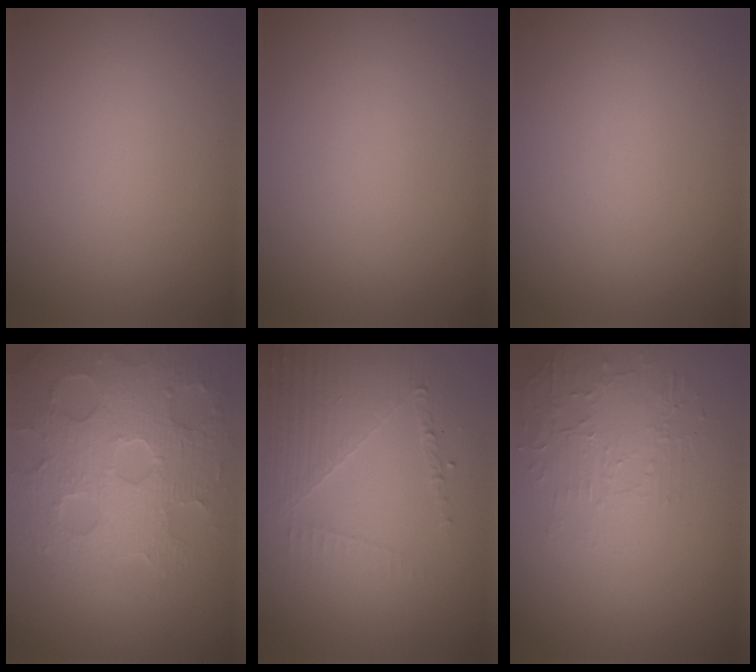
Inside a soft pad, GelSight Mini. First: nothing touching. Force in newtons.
{"total": 0.0}
{"total": 0.0}
{"total": 7.5, "press": 5.8, "slide": 4.8}
{"total": 5.1, "press": 3.1, "slide": 4.0}
{"total": 1.9, "press": 0.8, "slide": 1.7}